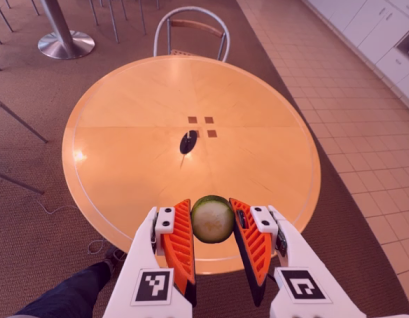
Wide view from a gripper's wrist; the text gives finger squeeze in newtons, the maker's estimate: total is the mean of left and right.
{"total": 6.3, "left": 6.1, "right": 6.6}